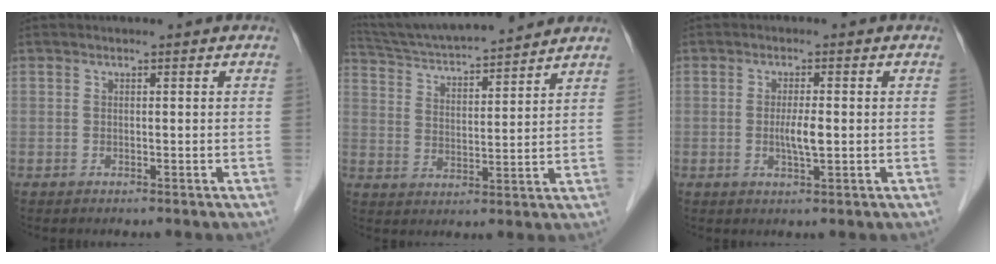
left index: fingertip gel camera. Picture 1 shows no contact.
{"total": 16.3, "force": [14.9, 1.1, 6.4], "torque": [-0.119, 0.020, 0.240]}
{"total": 3.3, "force": [-0.3, 0.4, 3.2], "torque": [-0.065, -0.004, -0.006]}